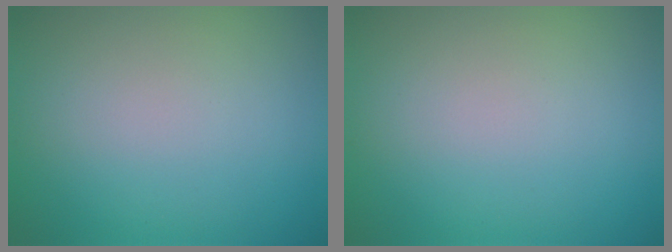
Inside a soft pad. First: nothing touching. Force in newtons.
{"total": 0.0}